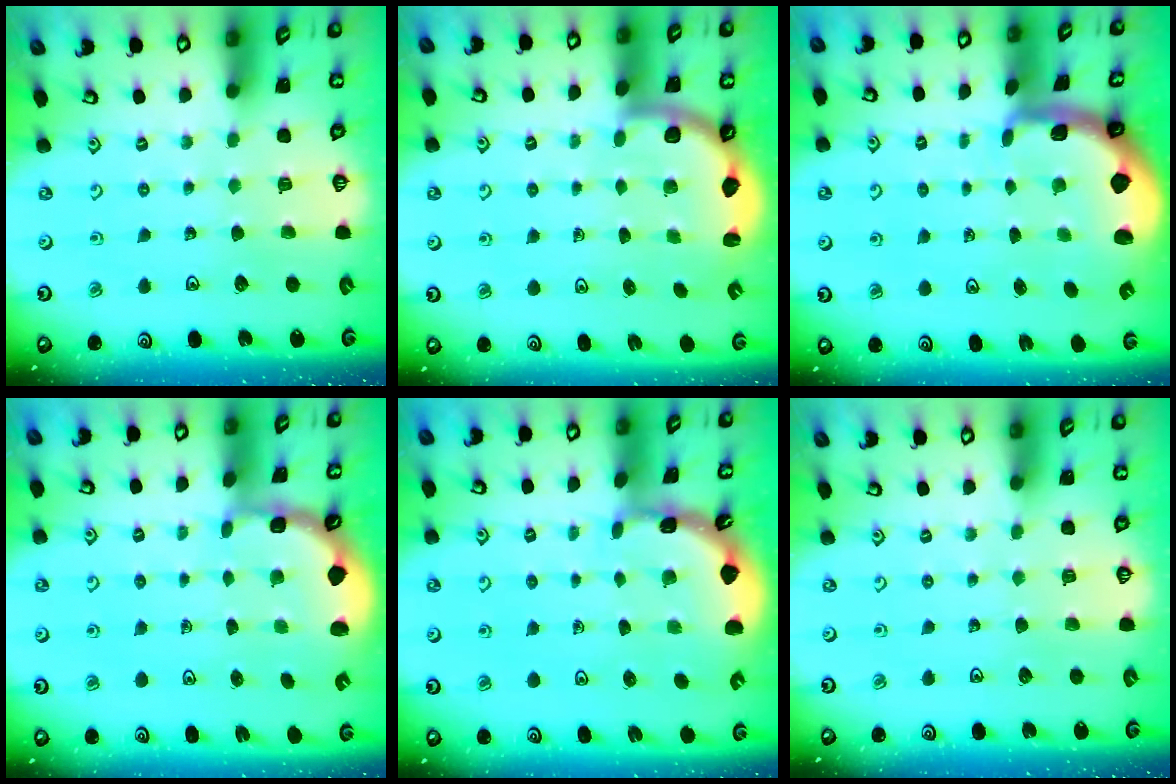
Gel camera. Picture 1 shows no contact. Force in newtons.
{"total": 2.5, "press": 2.5, "slide": 0.6}
{"total": 1.8, "press": 1.7, "slide": 0.4}
{"total": 1.8, "press": 1.6, "slide": 0.8}
{"total": 1.8, "press": 1.8, "slide": 0.1}
{"total": 0.0}